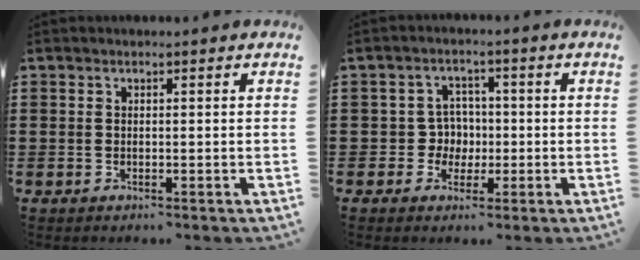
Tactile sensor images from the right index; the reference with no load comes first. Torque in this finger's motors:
{"motor_torque": [0.02, -0.31, 0.00, 0.01]}